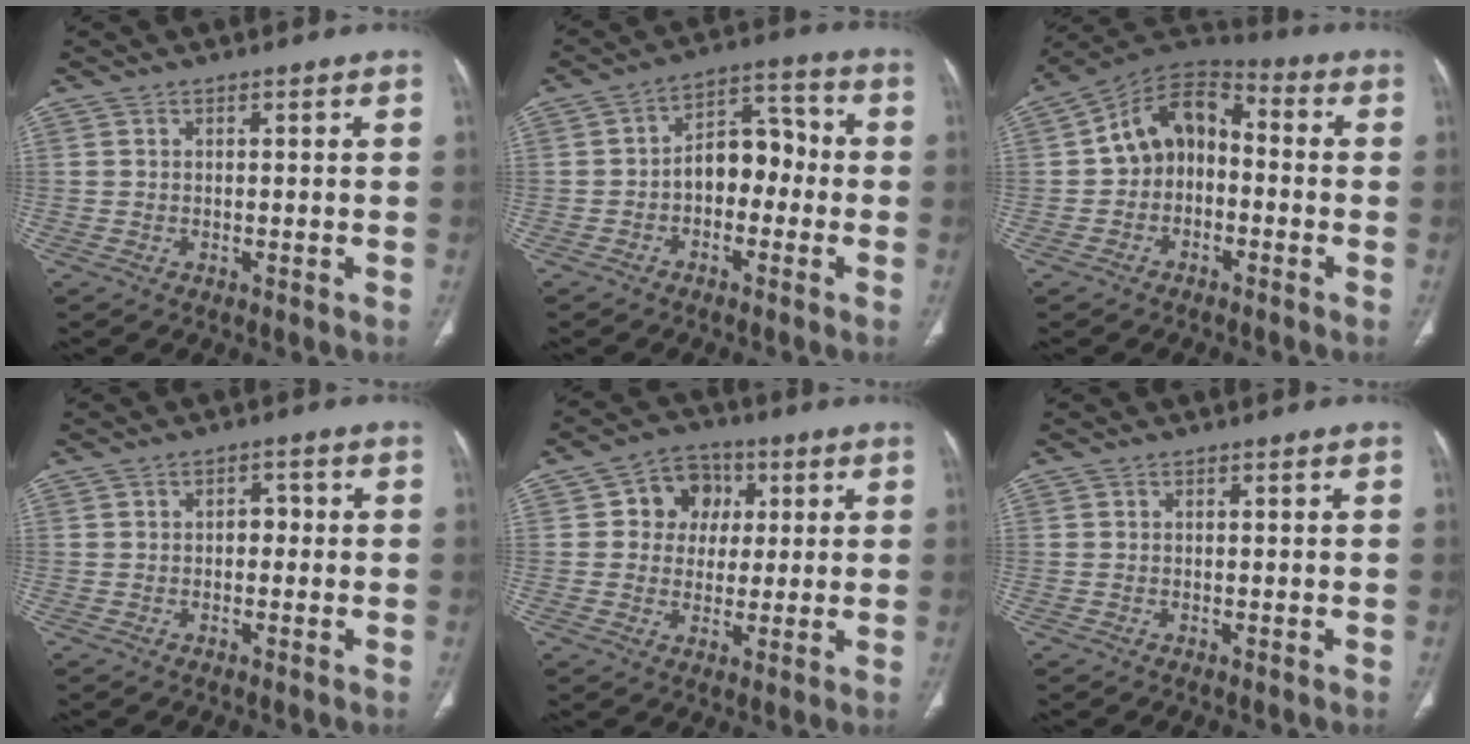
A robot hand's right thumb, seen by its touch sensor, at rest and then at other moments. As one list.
[{"total": 8.9, "force": [-1.6, 6.0, 6.3], "torque": [-0.064, 0.043, -0.040]}, {"total": 11.1, "force": [-1.0, 8.3, 7.4], "torque": [-0.094, 0.046, -0.035]}, {"total": 2.3, "force": [-0.1, 1.6, 1.6], "torque": [-0.008, 0.009, -0.009]}, {"total": 8.7, "force": [2.0, 7.6, 3.8], "torque": [-0.011, 0.004, 0.026]}, {"total": 0.0}]